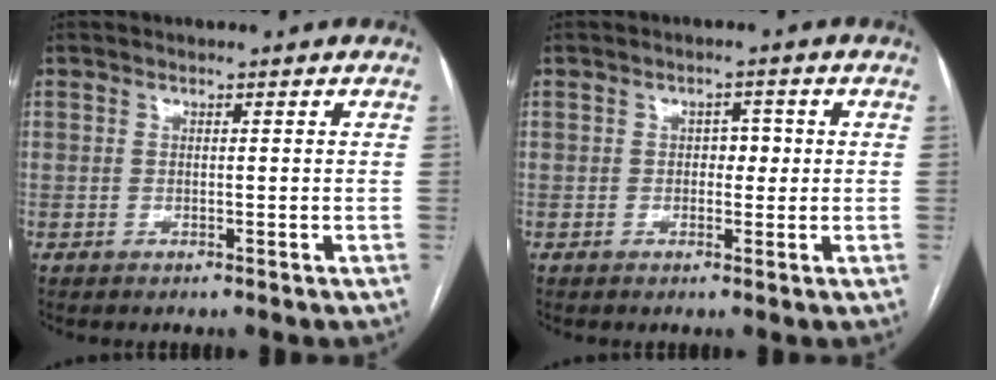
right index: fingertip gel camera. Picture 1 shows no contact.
{"total": 2.3, "force": [0.1, 1.5, 1.8], "torque": [-0.020, 0.008, 0.000]}